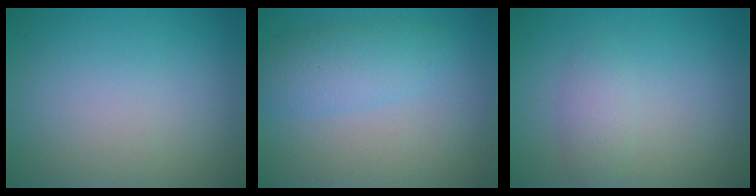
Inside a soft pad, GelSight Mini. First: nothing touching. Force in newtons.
{"total": 2.2, "press": 2.2, "slide": 0.1}
{"total": 1.7, "press": 1.7, "slide": 0.0}